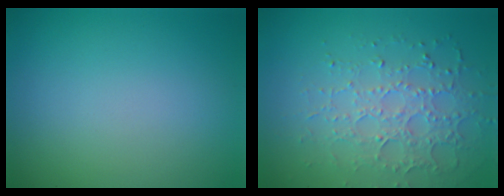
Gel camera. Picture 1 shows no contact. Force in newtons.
{"total": 3.8, "press": 3.6, "slide": 1.2}